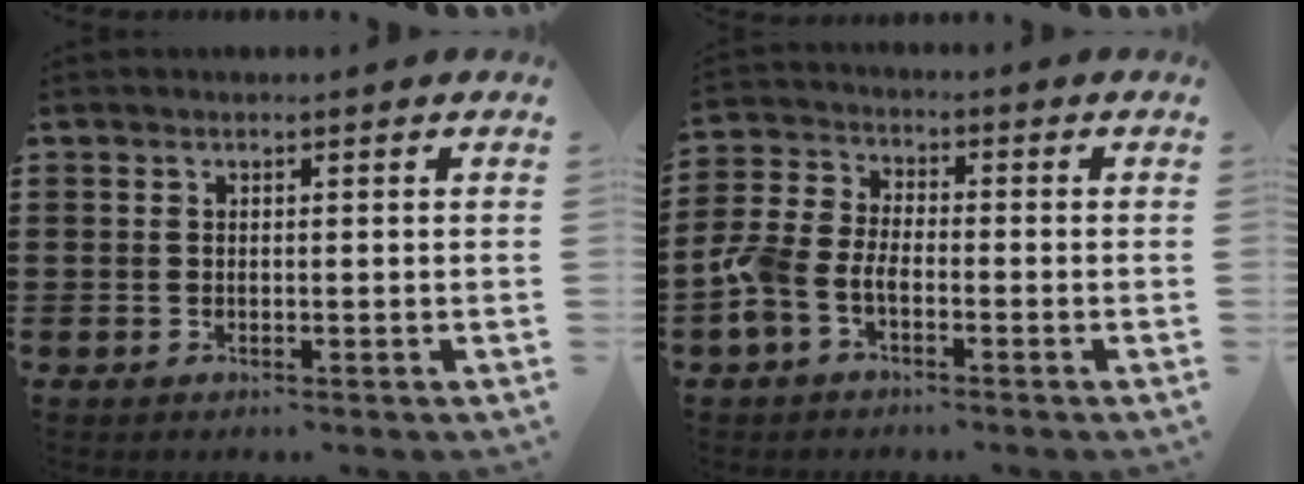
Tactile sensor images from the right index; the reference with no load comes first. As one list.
[{"total": 5.1, "force": [-3.0, 2.6, 3.1], "torque": [-0.098, -0.004, -0.068]}]